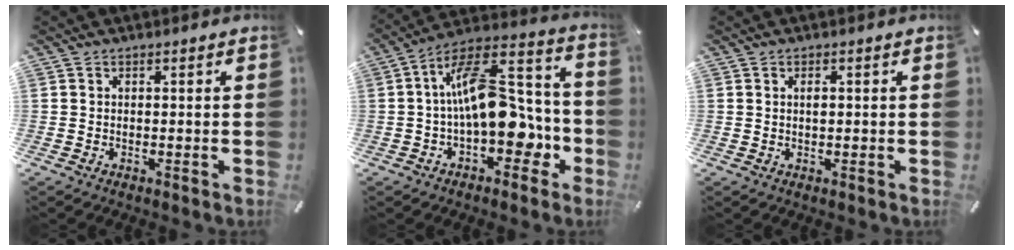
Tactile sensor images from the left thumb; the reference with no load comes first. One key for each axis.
{"total": 18.6, "fx": 0.4, "fy": 11.0, "fz": 15.0, "tx": -0.240, "ty": -0.013, "tz": 0.008}
{"total": 1.3, "fx": 0.3, "fy": 0.7, "fz": 1.1, "tx": -0.023, "ty": 0.004, "tz": 0.003}